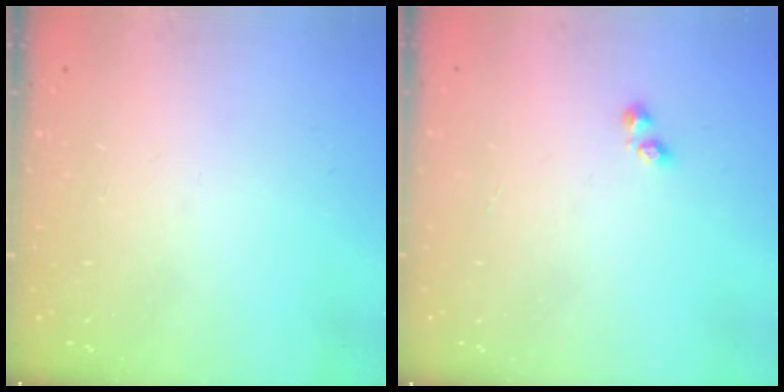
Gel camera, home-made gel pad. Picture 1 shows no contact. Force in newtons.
{"total": 1.6, "press": 1.5, "slide": 0.4}